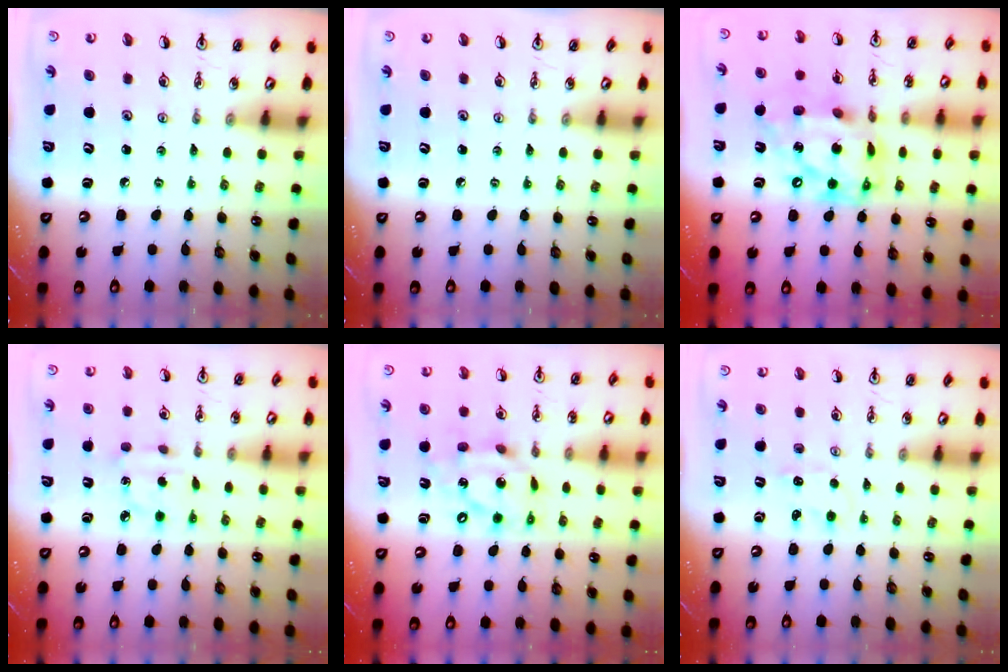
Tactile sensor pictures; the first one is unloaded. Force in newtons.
{"total": 0.0}
{"total": 18.8, "press": 18.7, "slide": 1.6}
{"total": 2.9, "press": 2.8, "slide": 0.5}
{"total": 13.5, "press": 13.4, "slide": 0.9}
{"total": 2.3, "press": 2.3, "slide": 0.2}